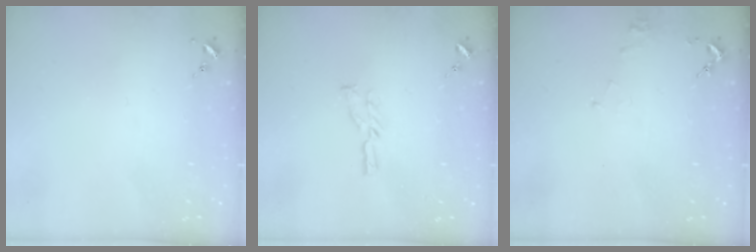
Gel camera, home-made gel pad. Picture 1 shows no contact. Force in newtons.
{"total": 5.7, "press": 5.7, "slide": 0.1}
{"total": 3.7, "press": 3.7, "slide": 0.5}